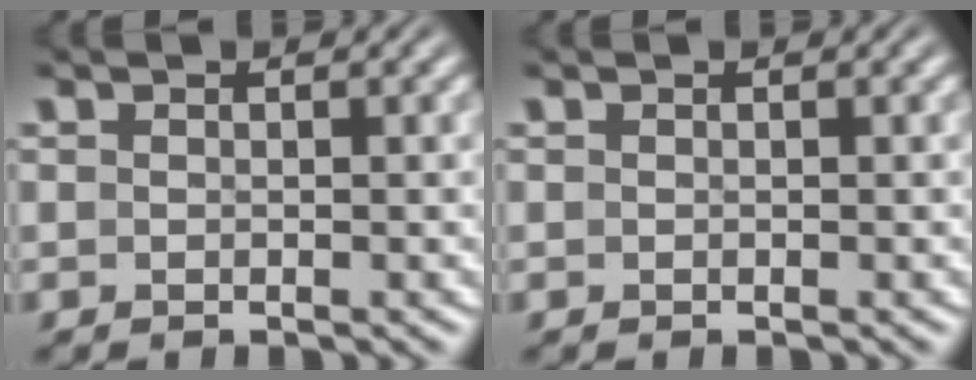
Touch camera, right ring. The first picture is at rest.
{"total": 0.0}